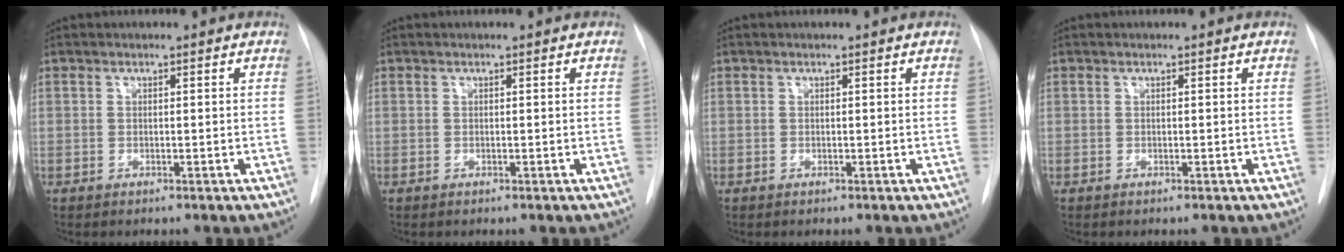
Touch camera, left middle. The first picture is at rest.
{"total": 0.0}
{"total": 0.0}
{"total": 0.0}